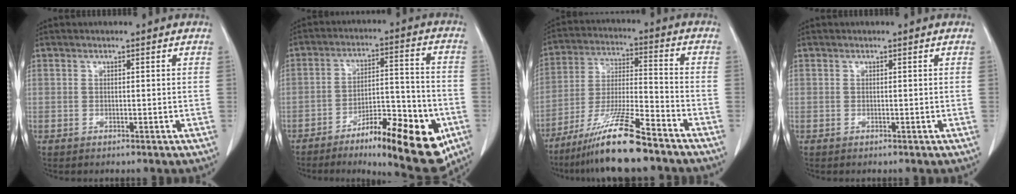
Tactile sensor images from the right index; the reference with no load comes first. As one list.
[{"total": 17.4, "force": [-9.0, 4.4, 14.2], "torque": [-0.171, 0.012, -0.127]}, {"total": 13.5, "force": [-10.2, 0.4, 8.9], "torque": [-0.171, -0.023, -0.186]}, {"total": 0.0}]